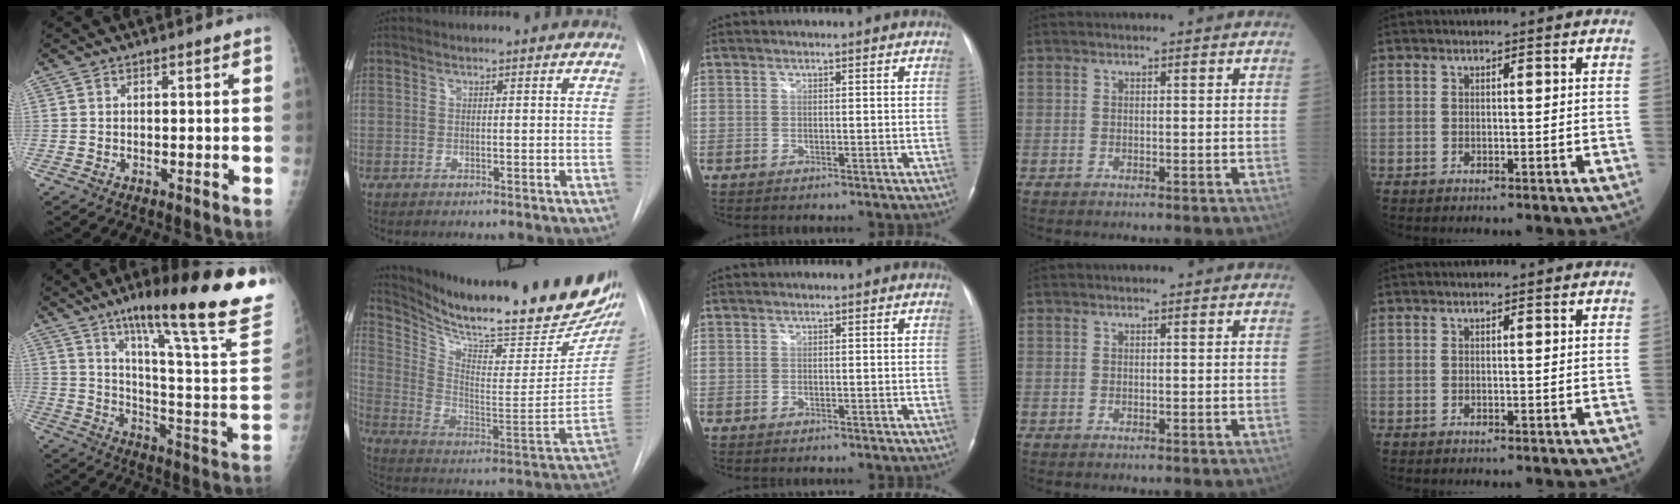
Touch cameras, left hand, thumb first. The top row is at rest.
{"thumb": {"total": 28.3, "force": [18.7, 3.0, 21.0], "torque": [-0.287, -0.077, 0.274]}, "index": {"total": 28.2, "force": [23.6, 3.9, 14.8], "torque": [-0.248, -0.090, 0.333]}}